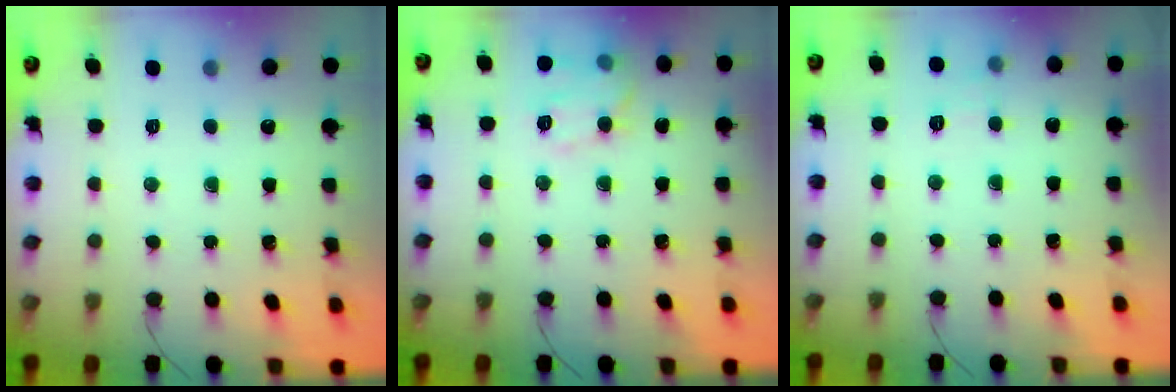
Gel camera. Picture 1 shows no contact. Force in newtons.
{"total": 8.9, "press": 8.9, "slide": 0.7}
{"total": 5.5, "press": 5.3, "slide": 1.5}